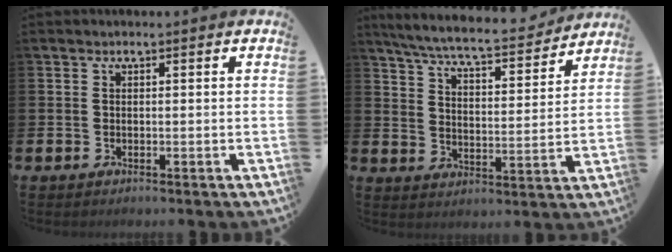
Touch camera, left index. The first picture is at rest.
{"total": 7.3, "force": [6.8, 0.7, 2.6], "torque": [-0.078, -0.050, 0.115]}